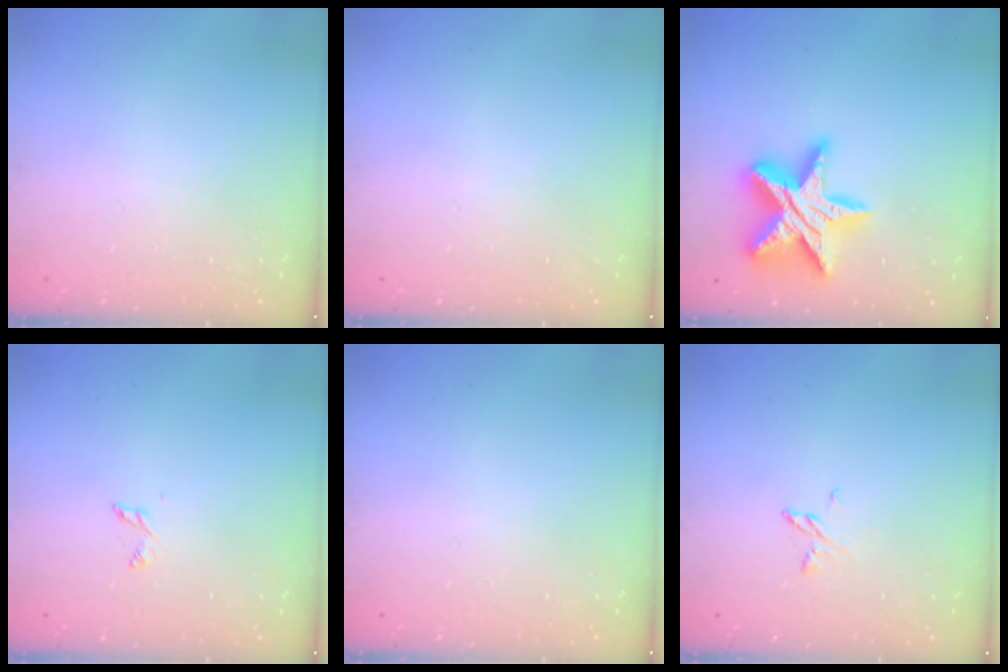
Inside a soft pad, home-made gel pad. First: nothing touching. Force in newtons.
{"total": 0.0}
{"total": 19.7, "press": 19.7, "slide": 1.7}
{"total": 2.8, "press": 2.8, "slide": 0.2}
{"total": 0.0}
{"total": 3.2, "press": 3.2, "slide": 0.3}